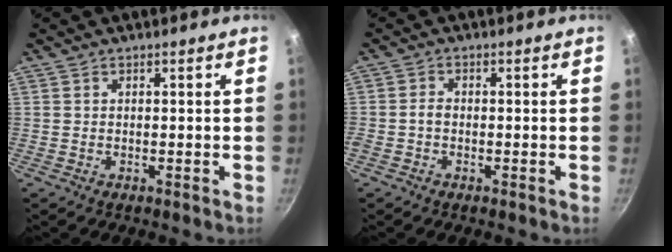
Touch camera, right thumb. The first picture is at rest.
{"total": 1.9, "force": [-0.5, 1.4, 1.1], "torque": [-0.020, 0.012, -0.013]}